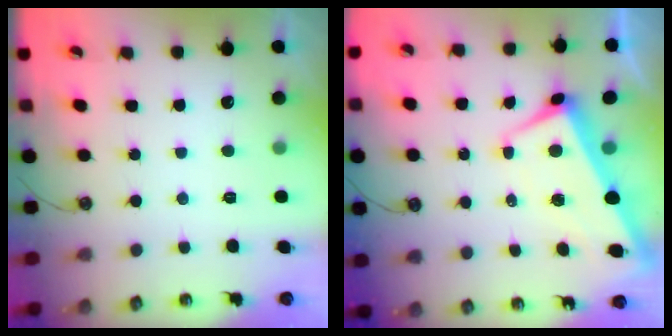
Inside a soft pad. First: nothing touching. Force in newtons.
{"total": 1.2, "press": 0.3, "slide": 1.1}